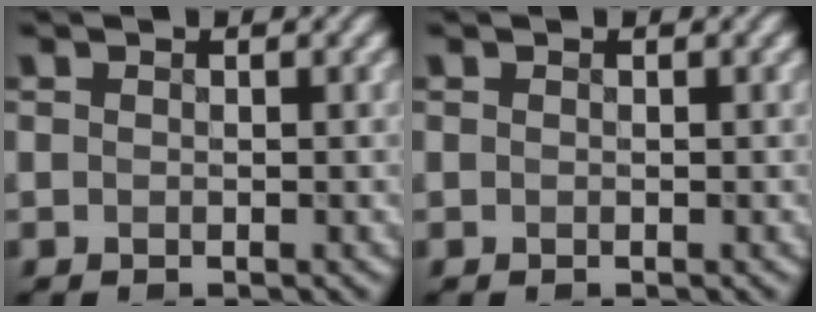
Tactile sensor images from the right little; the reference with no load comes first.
{"total": 0.0}